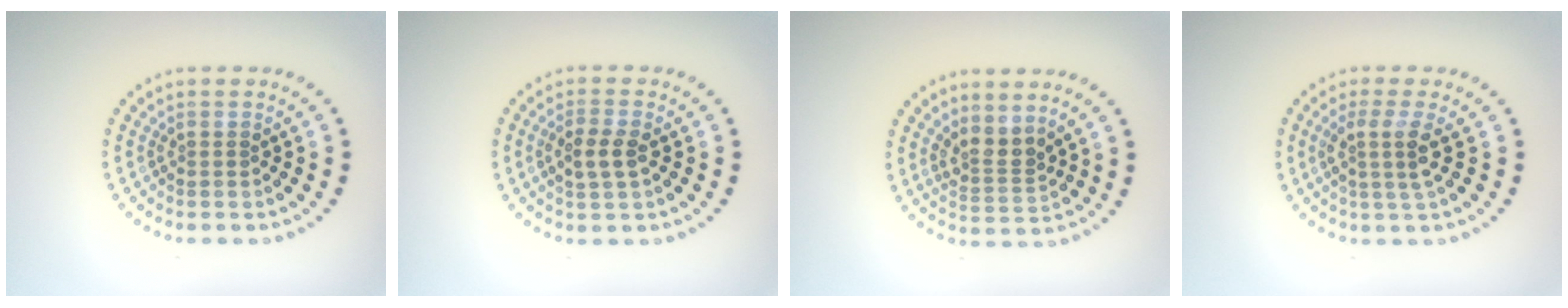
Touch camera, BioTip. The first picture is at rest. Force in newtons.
{"total": 2.3, "press": 2.3, "slide": 0.5}
{"total": 2.5, "press": 1.9, "slide": 1.7}
{"total": 2.7, "press": 2.0, "slide": 1.9}